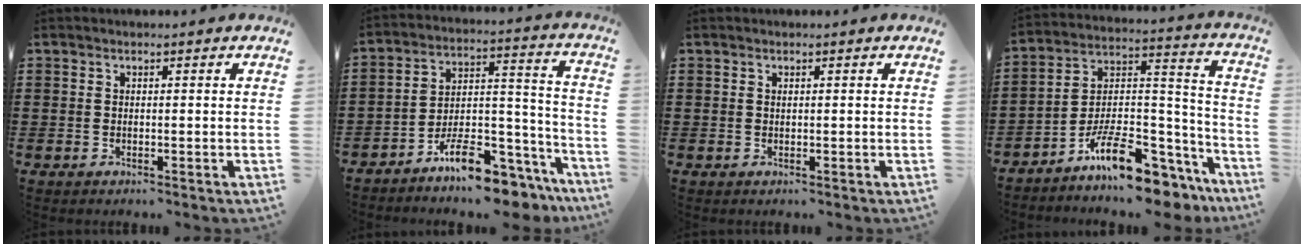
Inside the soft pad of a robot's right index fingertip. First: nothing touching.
{"total": 10.6, "force": [-9.5, 2.4, 4.0], "torque": [-0.050, 0.038, -0.178]}
{"total": 0.0}
{"total": 12.0, "force": [-9.8, 3.2, 6.1], "torque": [-0.097, 0.036, -0.186]}